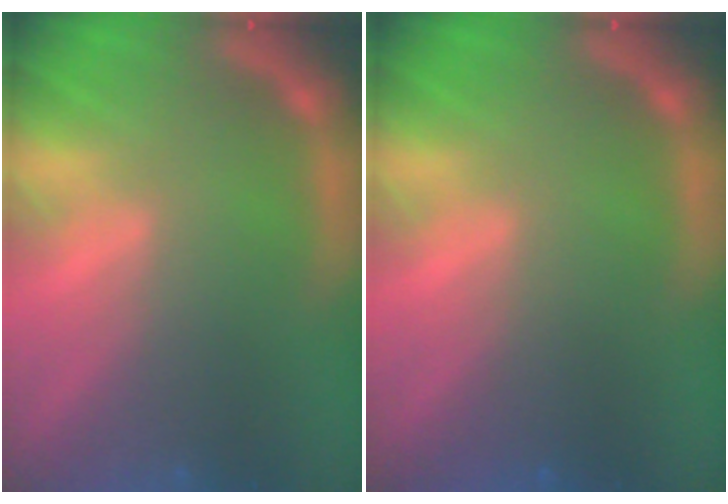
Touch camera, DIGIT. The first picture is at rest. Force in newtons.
{"total": 1.0}